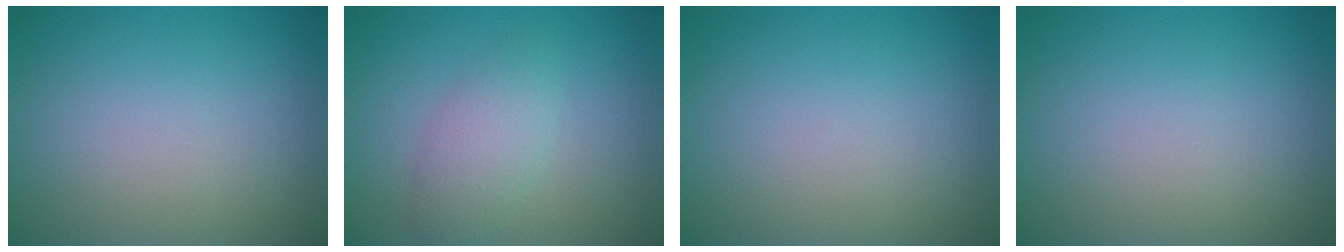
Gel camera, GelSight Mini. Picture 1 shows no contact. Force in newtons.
{"total": 2.7, "press": 2.7, "slide": 0.1}
{"total": 0.0}
{"total": 0.0}